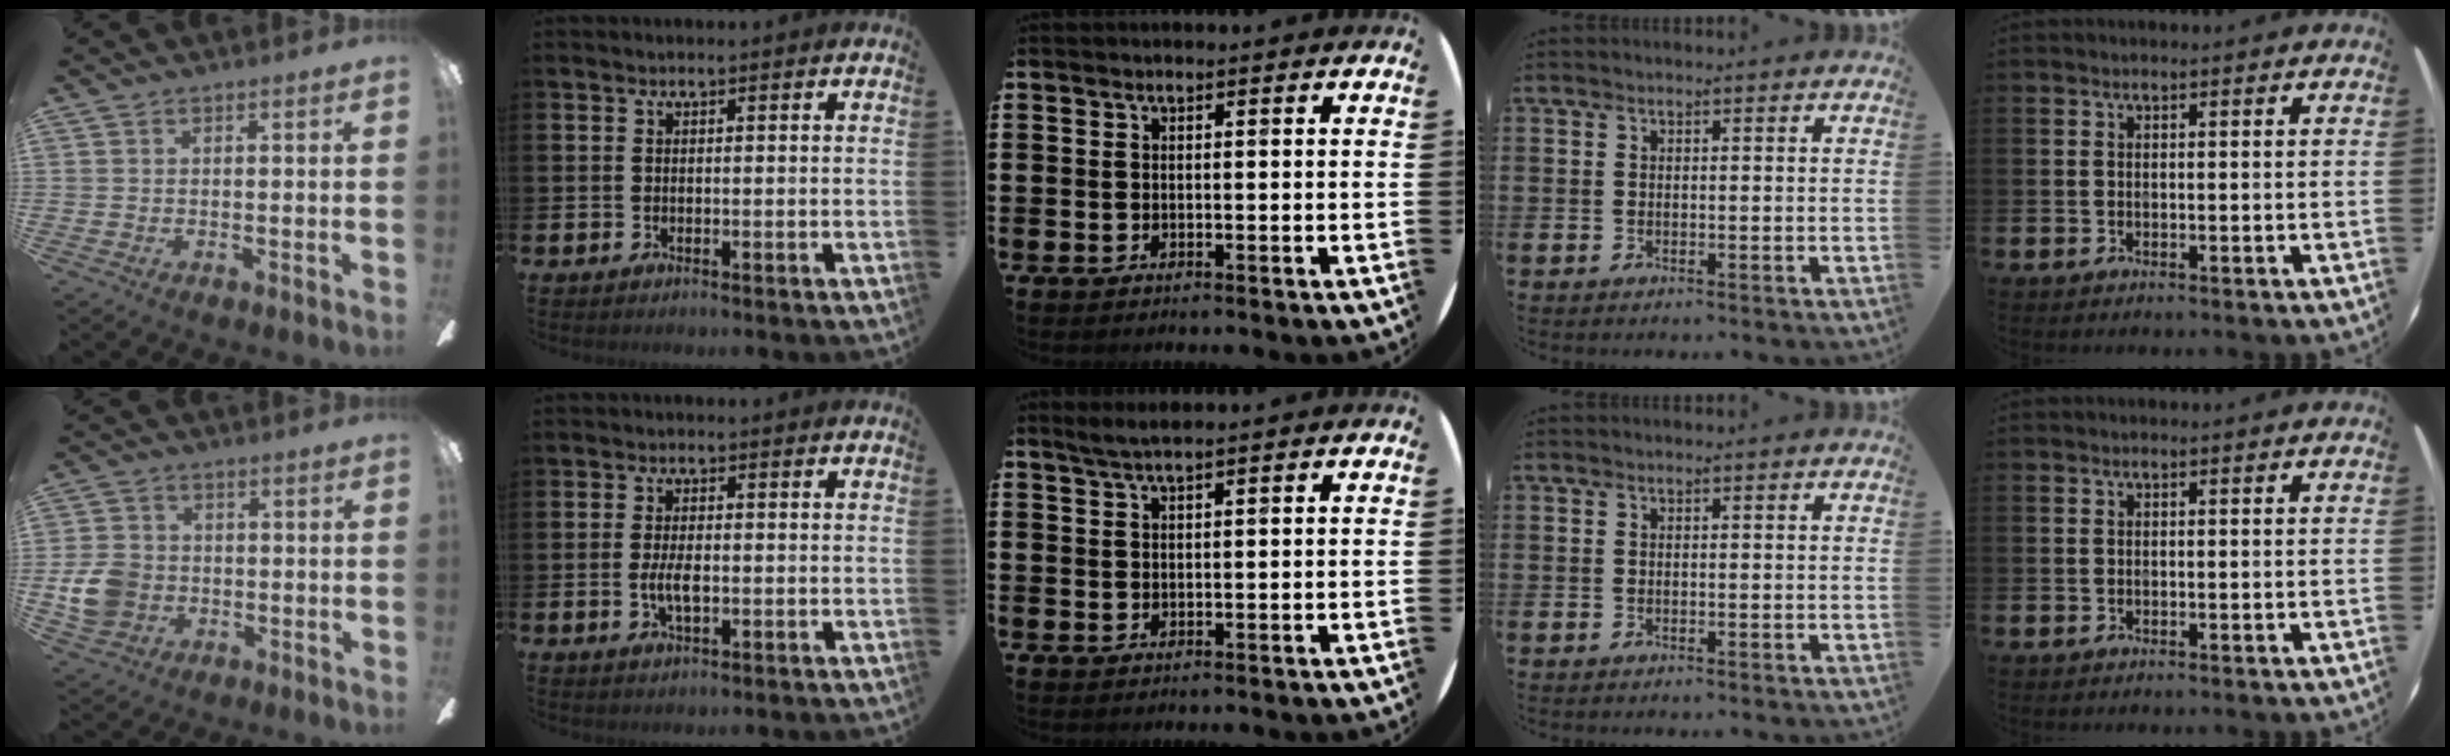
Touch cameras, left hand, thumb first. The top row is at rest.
{"thumb": {"total": 8.3, "force": [-1.3, 7.2, 3.9], "torque": [-0.082, 0.016, -0.022]}, "index": {"total": 3.4, "force": [-0.4, 1.5, 3.0], "torque": [-0.054, 0.003, -0.008]}, "middle": {"total": 1.9, "force": [1.6, 0.0, 1.1], "torque": [-0.021, 0.003, 0.028]}}